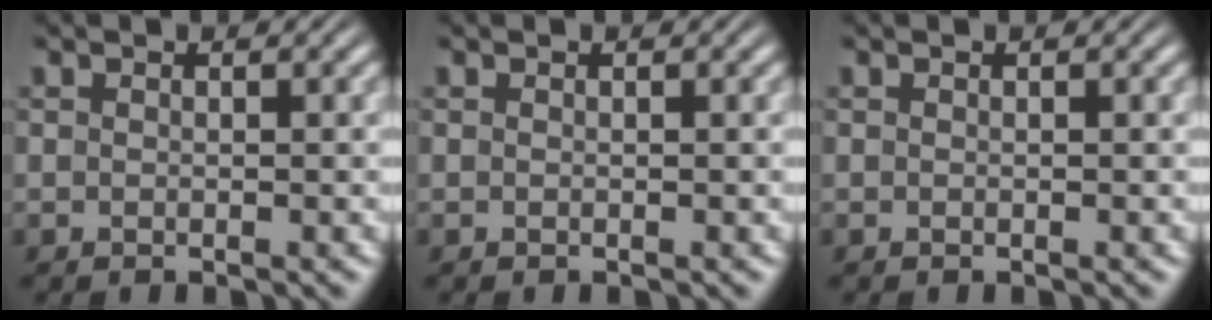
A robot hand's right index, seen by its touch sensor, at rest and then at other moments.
{"total": 0.0}
{"total": 0.0}